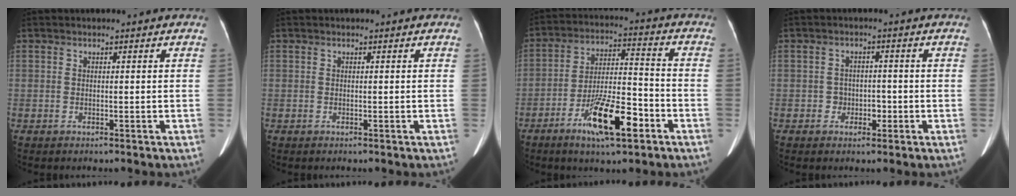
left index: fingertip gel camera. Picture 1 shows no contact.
{"total": 0.0}
{"total": 11.8, "force": [-6.2, 2.5, 9.8], "torque": [-0.179, -0.004, -0.106]}
{"total": 2.5, "force": [-0.9, 2.1, 1.2], "torque": [-0.013, 0.006, -0.011]}